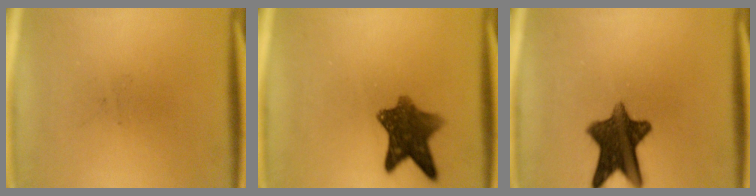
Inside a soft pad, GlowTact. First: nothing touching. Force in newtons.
{"total": 8.6}
{"total": 10.8}